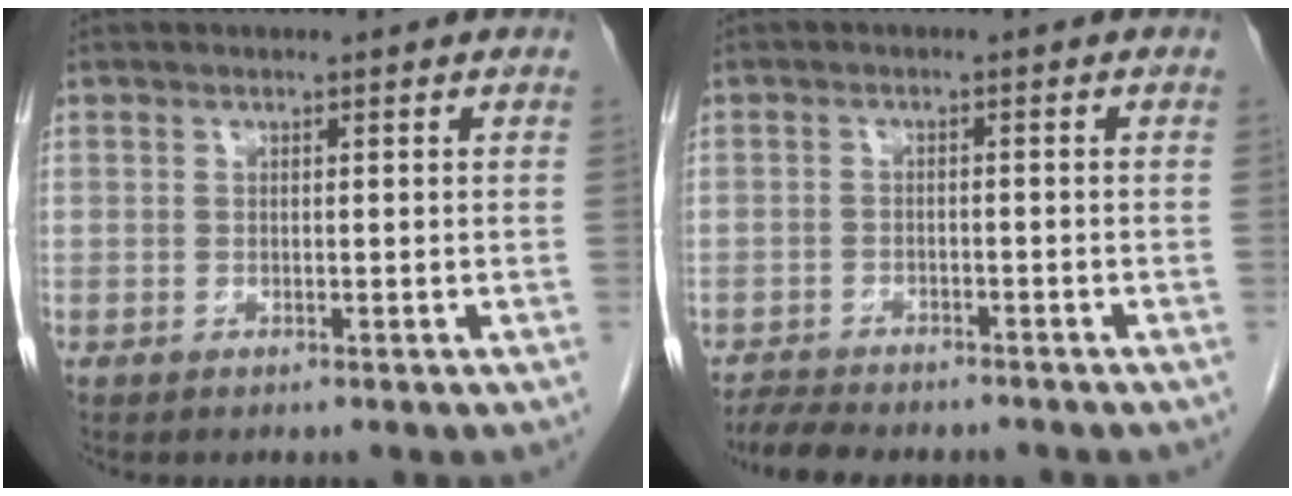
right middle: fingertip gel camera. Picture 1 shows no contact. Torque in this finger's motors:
{"motor_torque": [0.02, -0.02, 0.02, 0.02]}